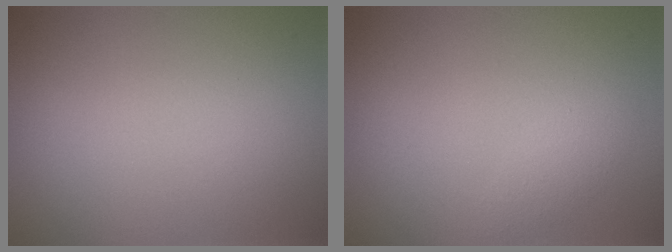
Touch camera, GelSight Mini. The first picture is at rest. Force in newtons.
{"total": 1.1, "press": 1.1, "slide": 0.1}